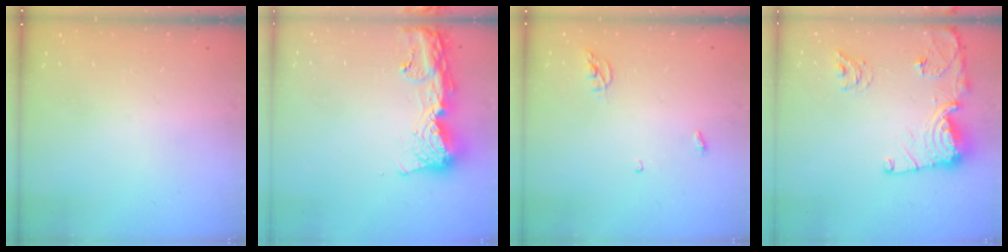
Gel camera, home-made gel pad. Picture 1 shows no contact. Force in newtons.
{"total": 13.9, "press": 13.8, "slide": 1.2}
{"total": 3.8, "press": 3.8, "slide": 0.4}
{"total": 14.6, "press": 14.6, "slide": 1.0}